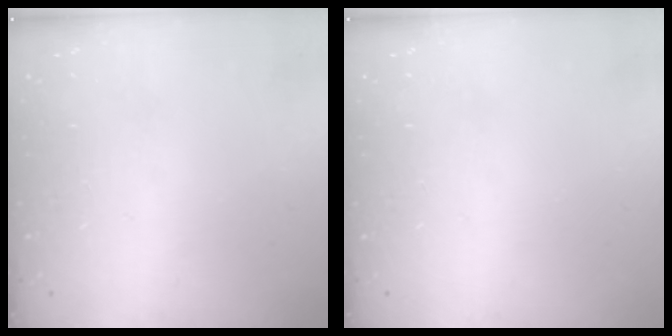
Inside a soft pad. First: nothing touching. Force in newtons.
{"total": 0.0}